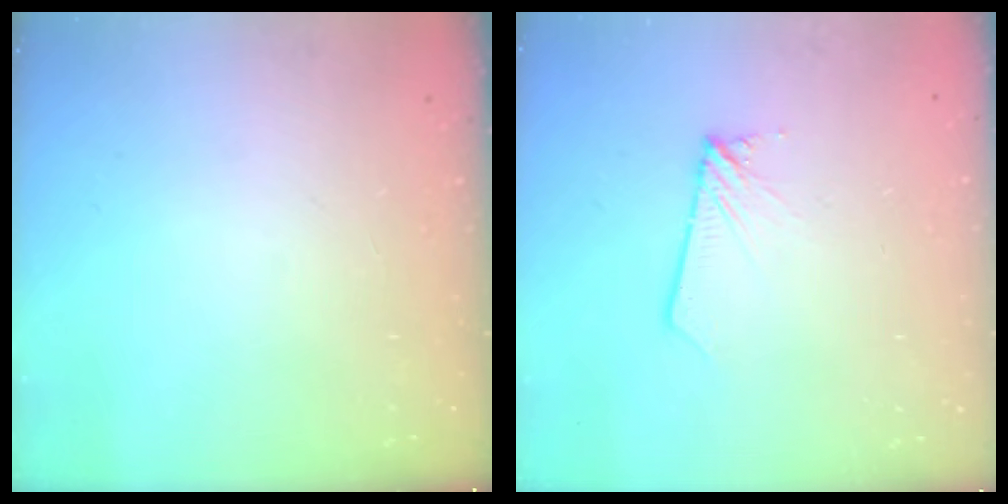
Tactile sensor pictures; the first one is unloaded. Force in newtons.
{"total": 1.9, "press": 1.9, "slide": 0.1}